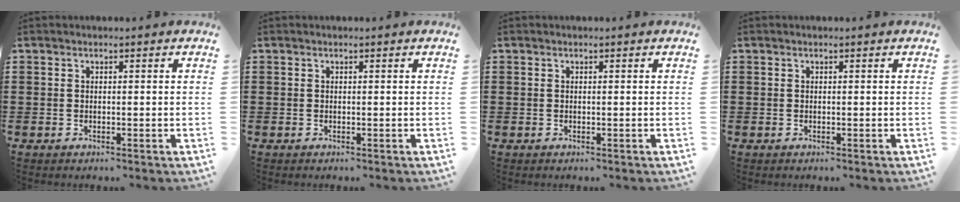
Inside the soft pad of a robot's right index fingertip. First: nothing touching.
{"total": 0.0}
{"total": 0.0}
{"total": 0.0}